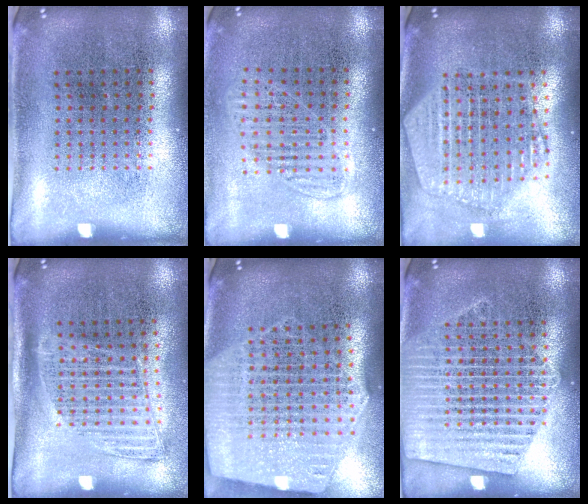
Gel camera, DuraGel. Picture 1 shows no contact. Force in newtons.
{"total": 1.3, "press": 1.2, "slide": 0.6}
{"total": 2.4, "press": 2.0, "slide": 1.2}
{"total": 1.4, "press": 1.2, "slide": 0.6}
{"total": 2.7, "press": 2.3, "slide": 1.4}
{"total": 3.4, "press": 3.4, "slide": 0.4}